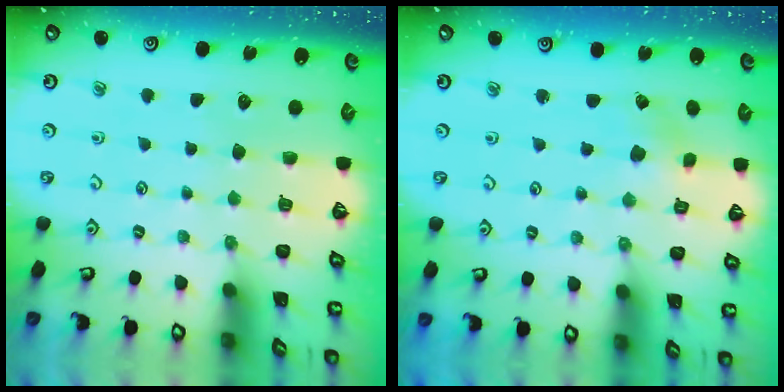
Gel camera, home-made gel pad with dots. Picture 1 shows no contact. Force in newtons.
{"total": 1.3, "press": 1.3, "slide": 0.2}